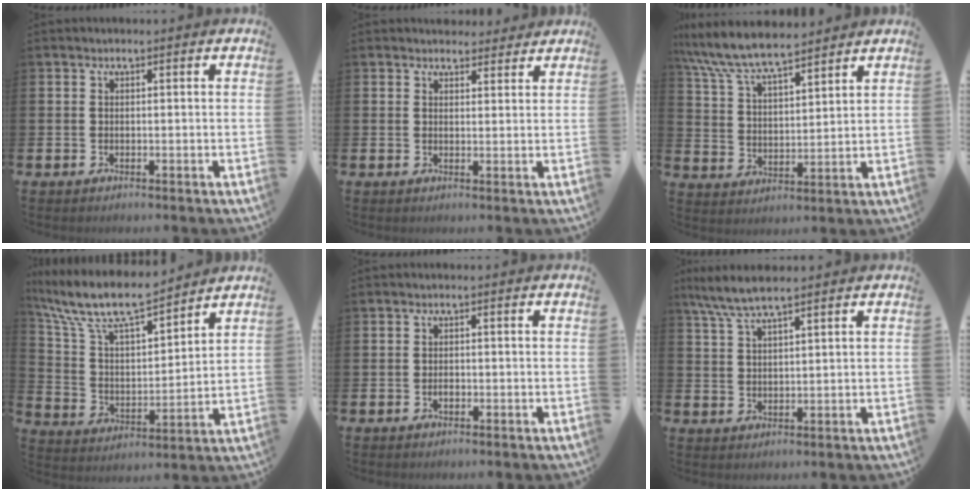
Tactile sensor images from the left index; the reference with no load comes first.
{"total": 3.1, "force": [2.9, 1.1, -0.1], "torque": [0.008, -0.012, 0.053]}
{"total": 8.0, "force": [7.5, 1.1, 2.5], "torque": [-0.084, -0.039, 0.136]}
{"total": 10.7, "force": [9.4, 2.5, 4.6], "torque": [-0.135, -0.053, 0.164]}
{"total": 1.2, "force": [-0.5, 0.7, 0.9], "torque": [-0.017, 0.003, -0.010]}
{"total": 5.9, "force": [4.9, 0.7, 3.2], "torque": [-0.079, -0.008, 0.091]}